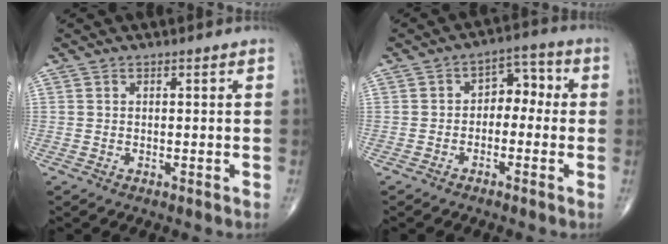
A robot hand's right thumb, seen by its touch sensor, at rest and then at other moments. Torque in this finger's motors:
{"motor_torque": [-0.19, -0.01, 0.22, 0.11, 0.02]}